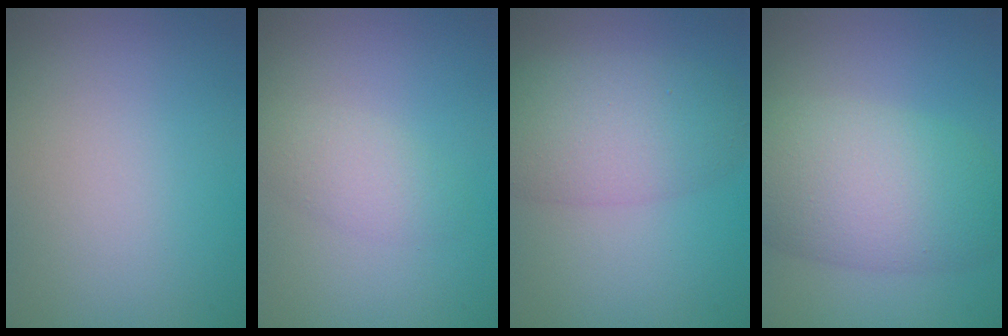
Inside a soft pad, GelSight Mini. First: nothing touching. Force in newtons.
{"total": 1.7, "press": 1.7, "slide": 0.1}
{"total": 5.7, "press": 5.7, "slide": 0.2}
{"total": 7.6, "press": 7.6, "slide": 0.3}